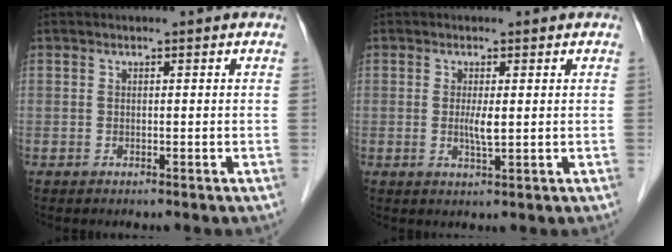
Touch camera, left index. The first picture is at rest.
{"total": 2.2, "force": [-0.3, 0.2, 2.2], "torque": [-0.046, -0.010, -0.004]}